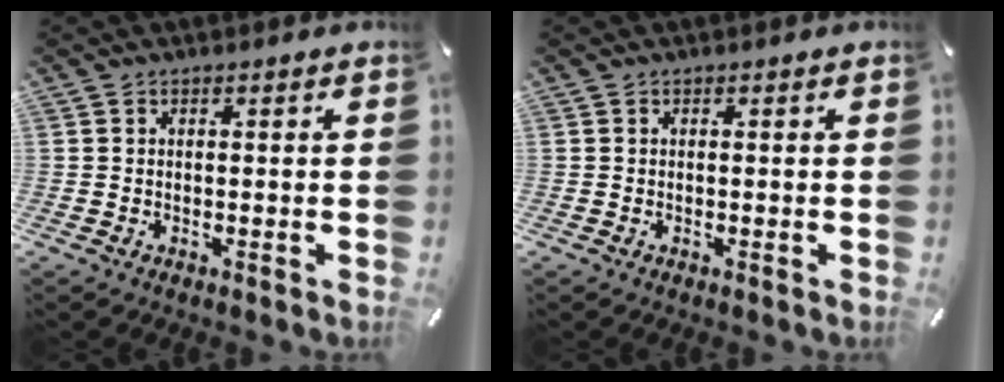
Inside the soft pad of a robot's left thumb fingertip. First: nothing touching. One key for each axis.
{"total": 0.0}